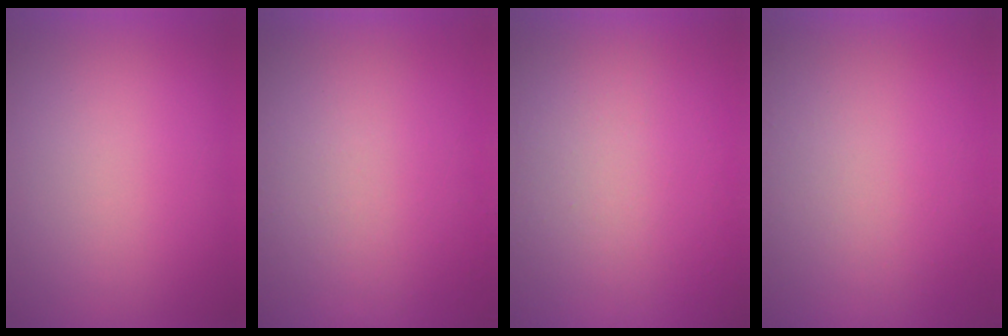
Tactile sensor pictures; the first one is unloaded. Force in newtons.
{"total": 4.7}
{"total": 7.8}
{"total": 5.2}